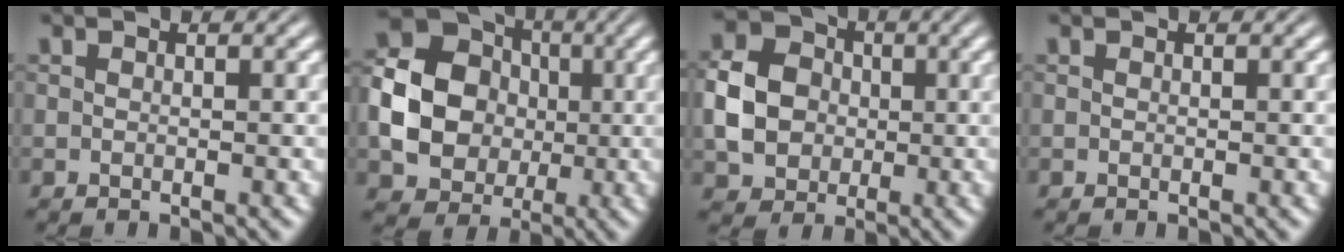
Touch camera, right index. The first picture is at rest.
{"total": 14.5, "force": [0.9, 12.6, 7.0], "torque": [-0.162, -0.033, 0.013]}
{"total": 5.4, "force": [0.4, 4.4, 3.2], "torque": [-0.058, -0.013, 0.015]}
{"total": 0.0}